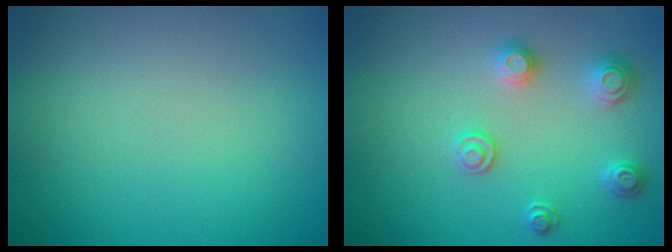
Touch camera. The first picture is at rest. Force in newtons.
{"total": 2.5, "press": 2.5, "slide": 0.3}